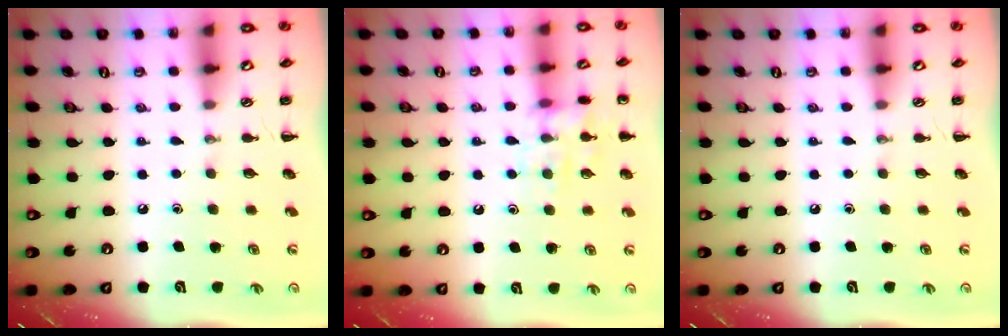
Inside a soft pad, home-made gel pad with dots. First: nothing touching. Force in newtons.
{"total": 11.5, "press": 11.5, "slide": 0.8}
{"total": 0.0}